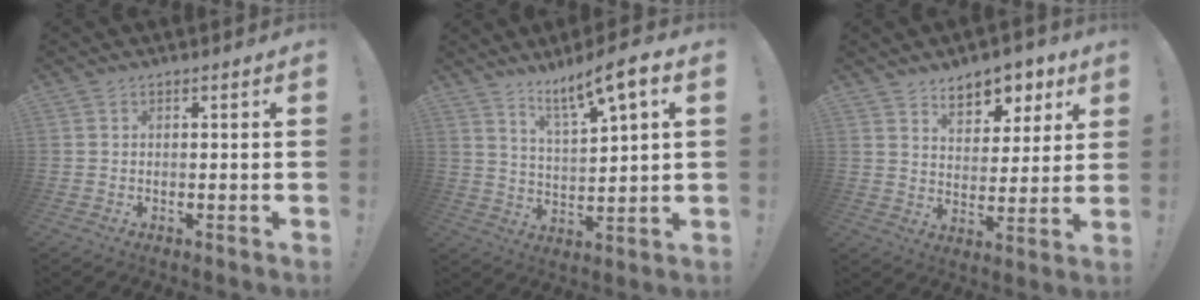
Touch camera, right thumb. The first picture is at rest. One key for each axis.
{"total": 9.8, "fx": 7.1, "fy": 0.9, "fz": 6.7, "tx": -0.115, "ty": -0.042, "tz": 0.116}
{"total": 9.4, "fx": 6.7, "fy": 5.5, "fz": 3.8, "tx": -0.040, "ty": -0.046, "tz": 0.121}